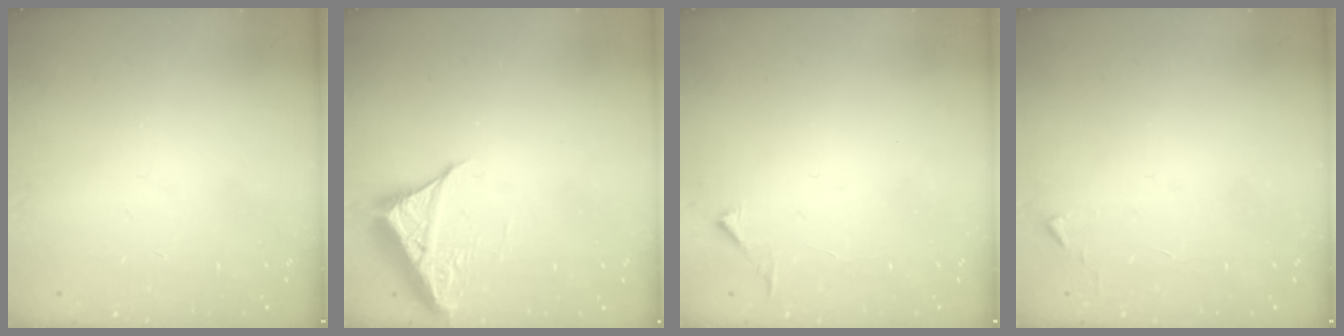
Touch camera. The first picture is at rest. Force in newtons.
{"total": 6.9, "press": 6.8, "slide": 0.6}
{"total": 2.8, "press": 2.8, "slide": 0.3}
{"total": 2.7, "press": 2.7, "slide": 0.5}